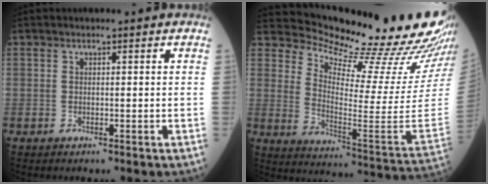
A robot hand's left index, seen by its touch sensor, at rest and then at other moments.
{"total": 25.2, "force": [23.3, 0.9, 9.6], "torque": [-0.161, -0.126, 0.300]}